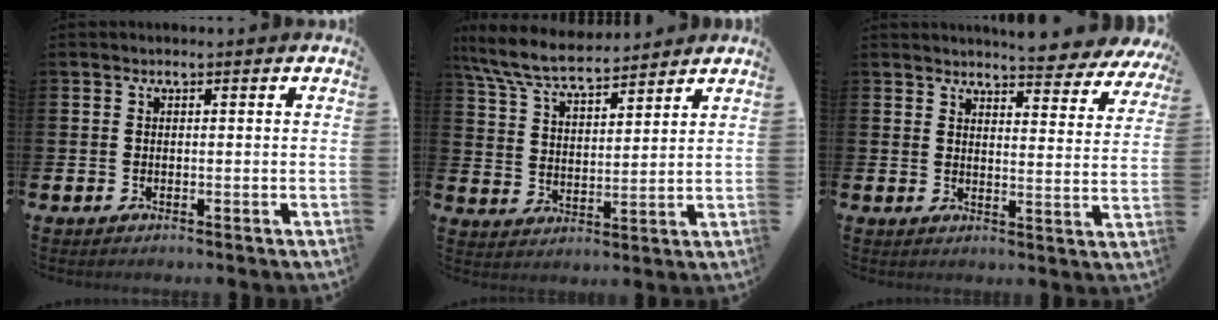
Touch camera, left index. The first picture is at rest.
{"total": 7.5, "force": [7.0, 1.3, 2.3], "torque": [-0.076, -0.033, 0.128]}
{"total": 5.0, "force": [4.9, 0.2, 0.8], "torque": [-0.015, -0.037, 0.084]}